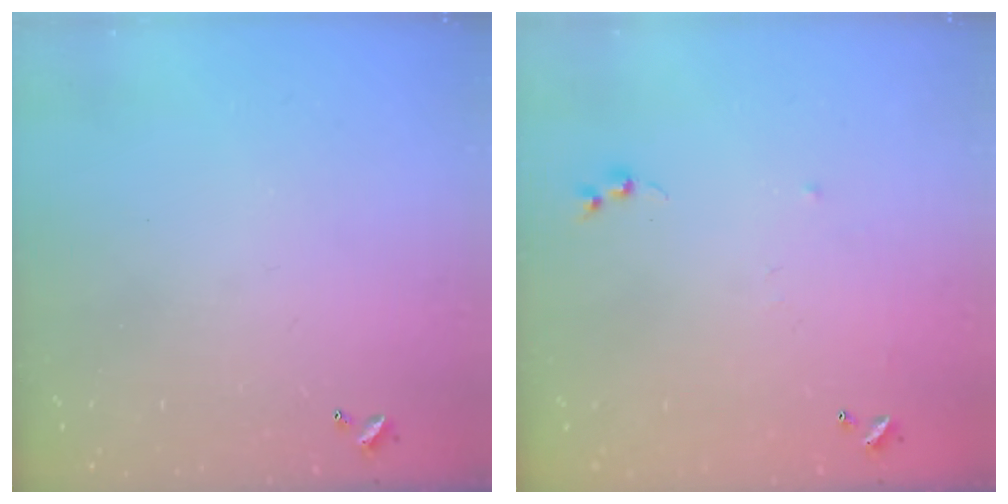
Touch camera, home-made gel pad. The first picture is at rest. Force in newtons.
{"total": 5.8, "press": 5.7, "slide": 0.8}